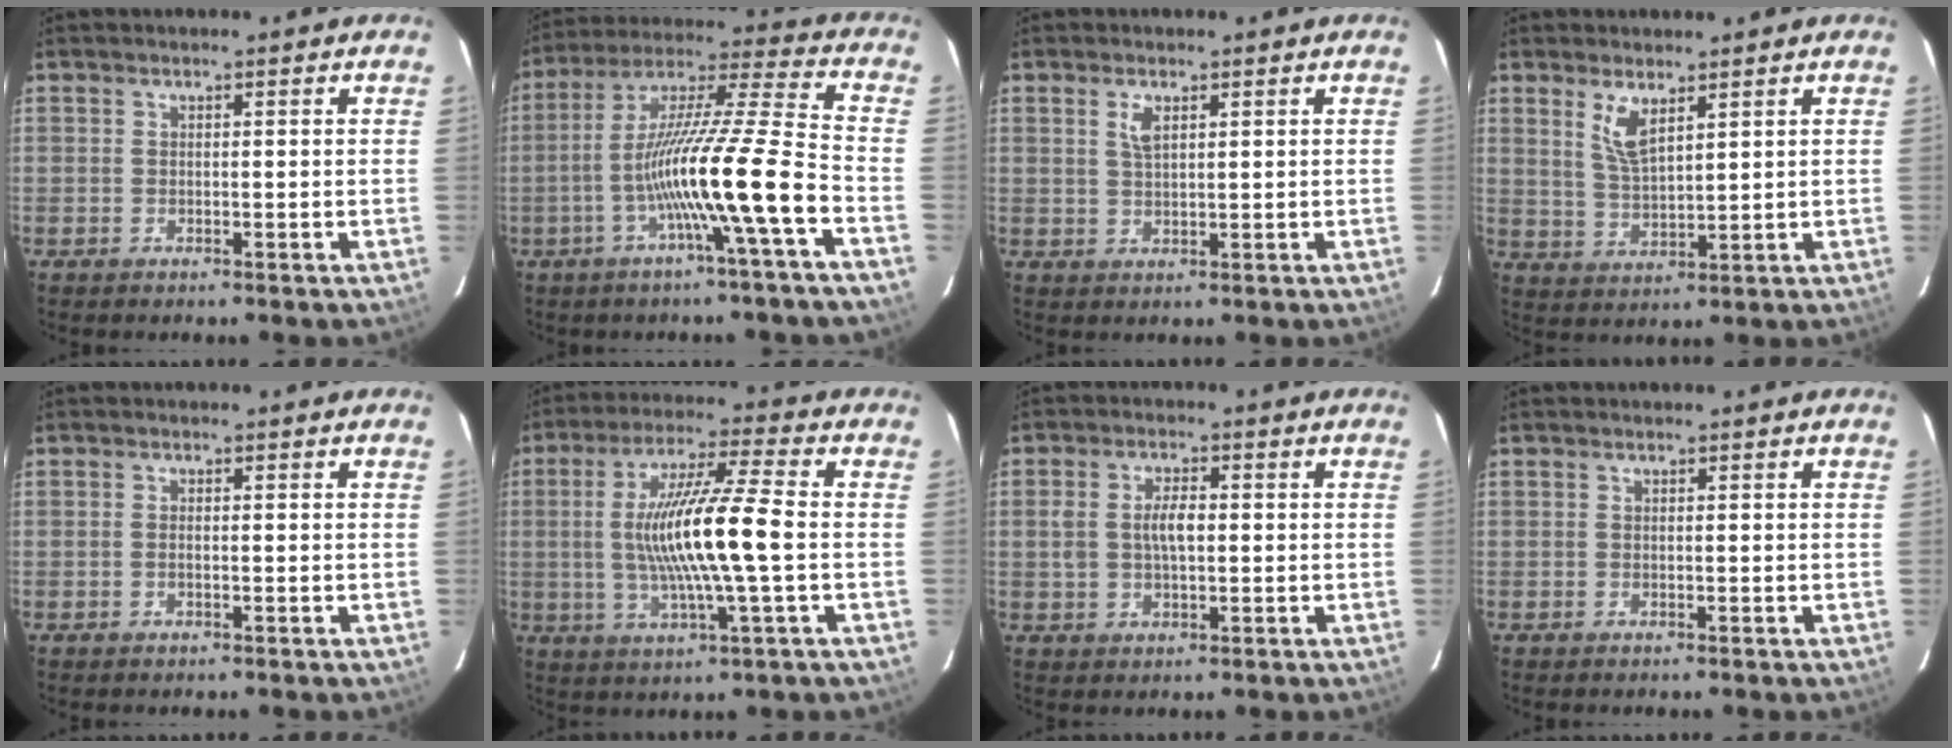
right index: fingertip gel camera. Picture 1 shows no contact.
{"total": 17.0, "force": [-6.7, -1.5, 15.6], "torque": [-0.272, -0.013, -0.124]}
{"total": 2.8, "force": [1.2, 1.2, 2.2], "torque": [-0.043, 0.002, 0.024]}
{"total": 5.6, "force": [3.2, 1.9, 4.2], "torque": [-0.080, -0.006, 0.067]}
{"total": 0.8, "force": [-0.2, 0.3, 0.7], "torque": [-0.015, 0.001, -0.005]}
{"total": 14.9, "force": [-0.8, 0.5, 14.8], "torque": [-0.278, -0.002, -0.013]}
{"total": 5.1, "force": [0.3, 2.7, 4.4], "torque": [-0.086, 0.008, 0.008]}
{"total": 0.0}